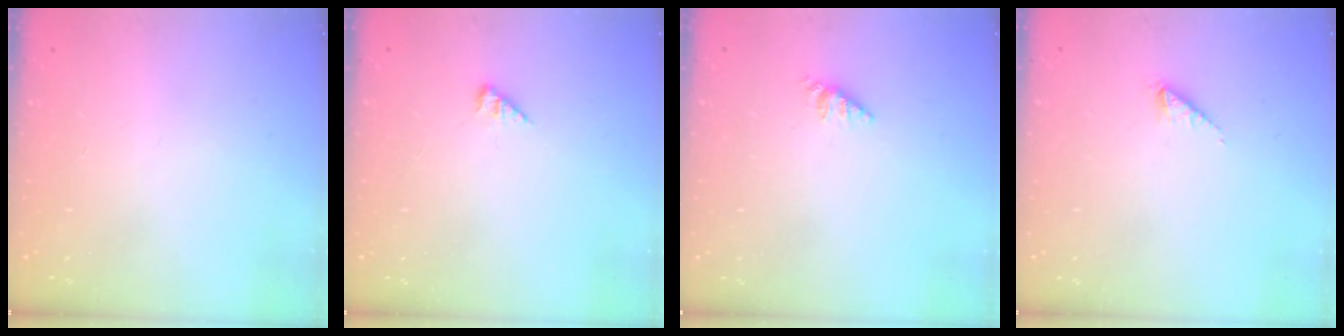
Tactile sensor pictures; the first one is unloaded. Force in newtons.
{"total": 2.7, "press": 2.7, "slide": 0.4}
{"total": 2.6, "press": 2.6, "slide": 0.3}
{"total": 1.2, "press": 1.2, "slide": 0.2}